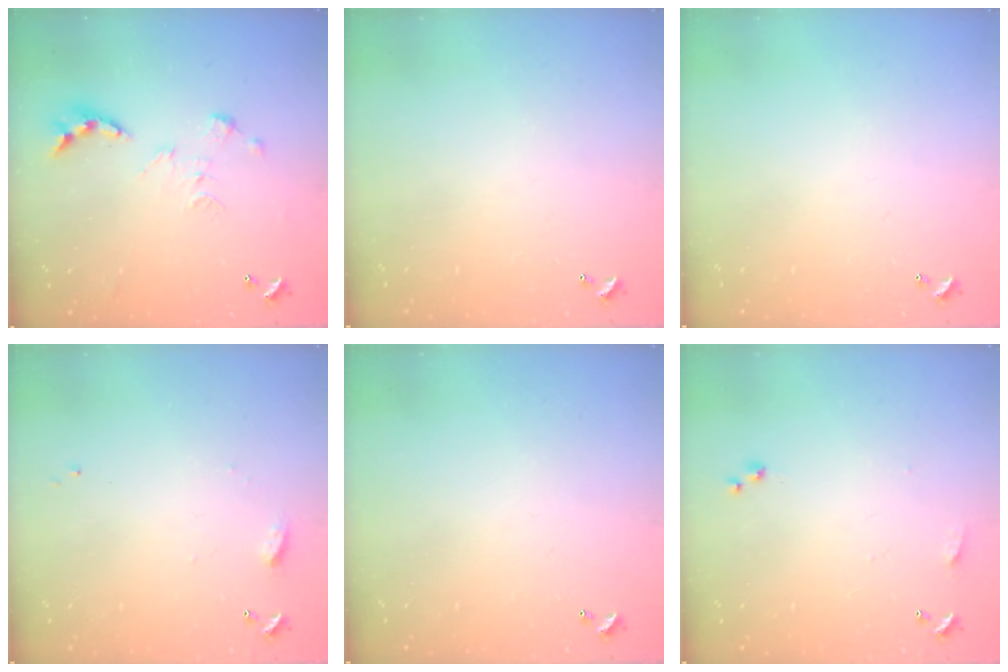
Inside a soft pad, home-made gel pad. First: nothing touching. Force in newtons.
{"total": 0.0}
{"total": 0.0}
{"total": 7.2, "press": 7.2, "slide": 0.7}
{"total": 0.0}
{"total": 5.1, "press": 5.0, "slide": 0.7}